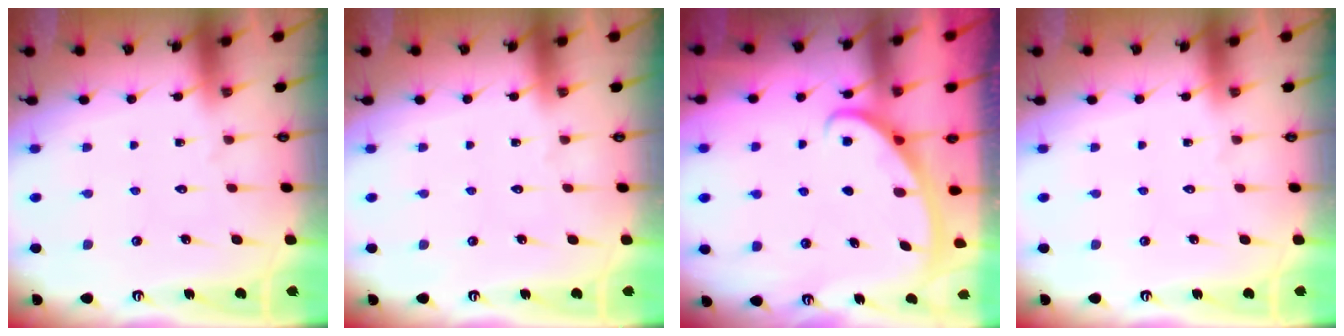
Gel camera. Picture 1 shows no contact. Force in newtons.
{"total": 0.0}
{"total": 3.0, "press": 3.0, "slide": 0.4}
{"total": 0.0}